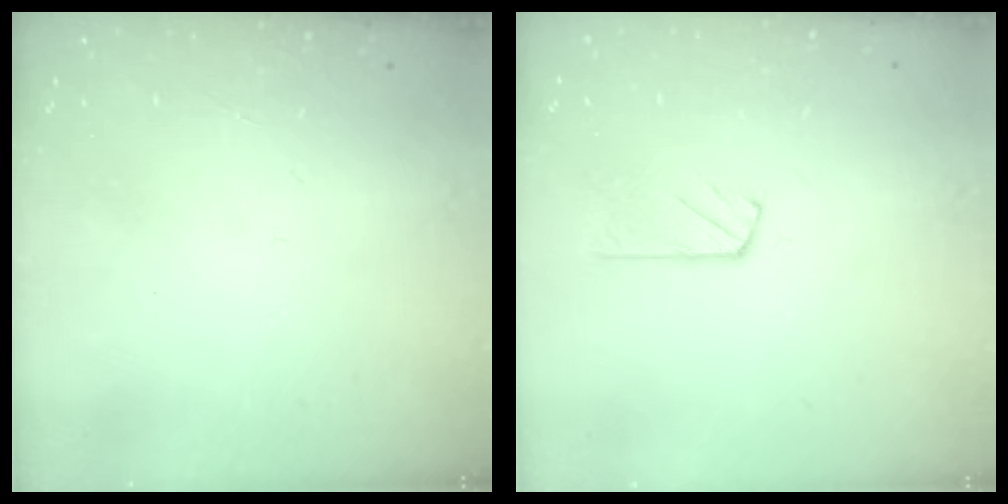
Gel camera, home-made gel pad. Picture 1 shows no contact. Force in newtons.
{"total": 3.3, "press": 3.3, "slide": 0.1}